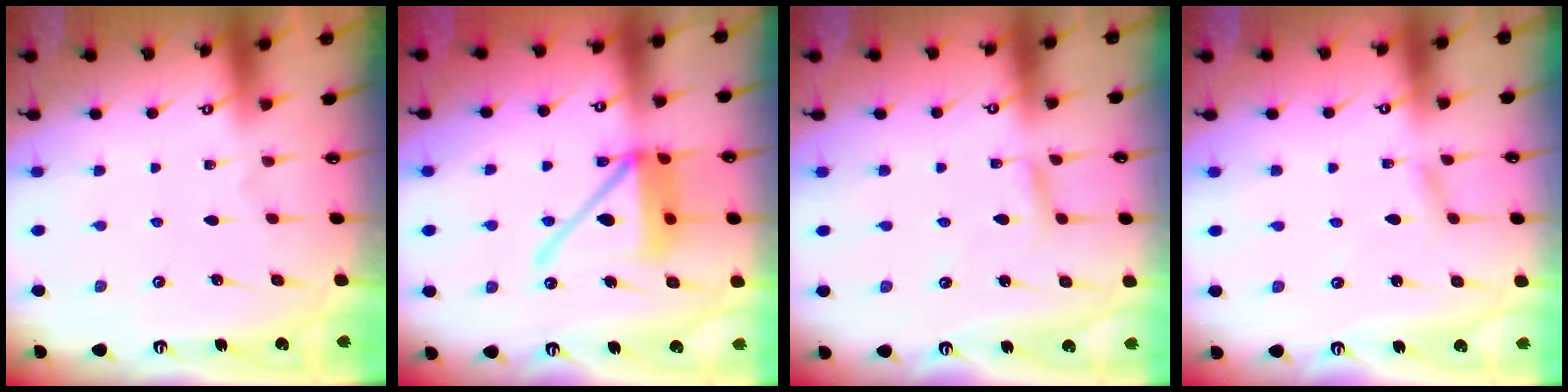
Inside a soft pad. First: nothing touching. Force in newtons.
{"total": 15.3, "press": 15.2, "slide": 1.9}
{"total": 2.9, "press": 2.9, "slide": 0.2}
{"total": 1.9, "press": 1.9, "slide": 0.1}